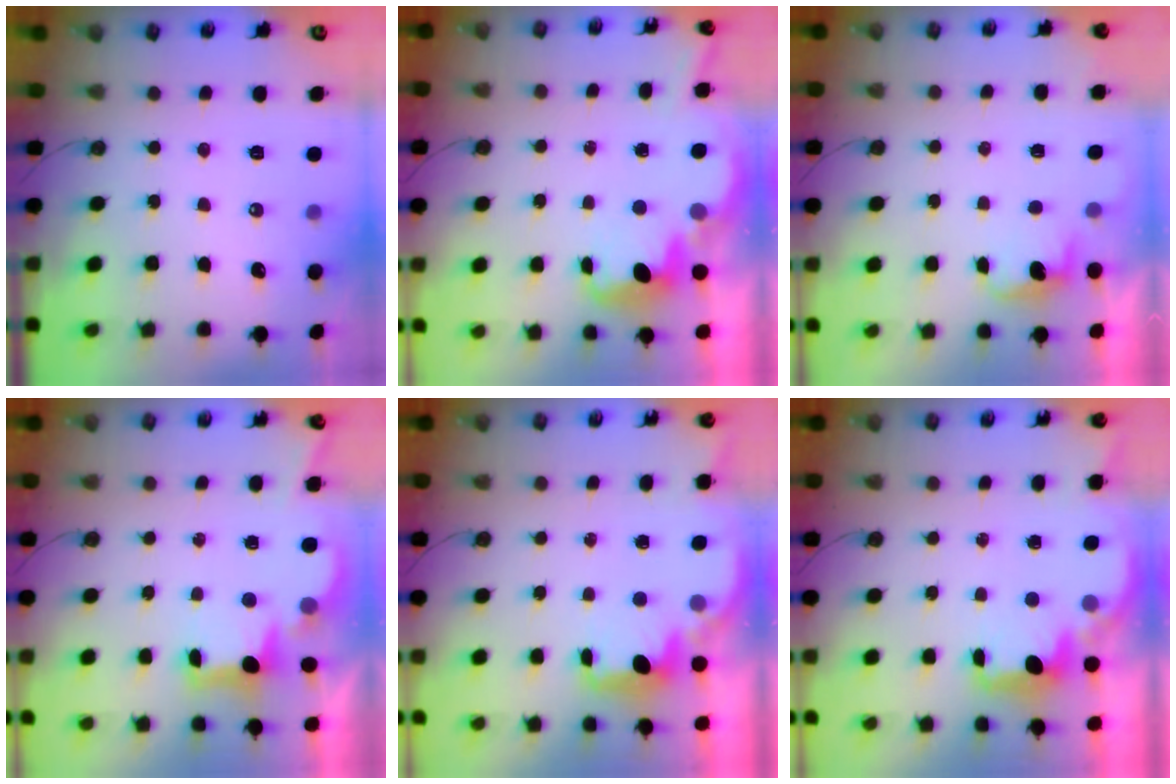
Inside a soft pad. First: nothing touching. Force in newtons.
{"total": 3.9, "press": 3.8, "slide": 0.7}
{"total": 1.2, "press": 1.0, "slide": 0.8}
{"total": 2.9, "press": 2.8, "slide": 0.9}
{"total": 2.2, "press": 2.1, "slide": 0.6}
{"total": 2.4, "press": 2.3, "slide": 0.8}